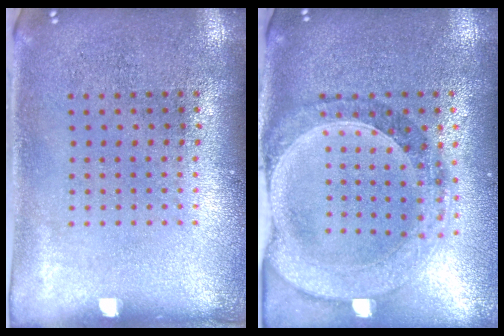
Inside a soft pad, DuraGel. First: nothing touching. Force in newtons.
{"total": 1.4, "press": 1.4, "slide": 0.3}